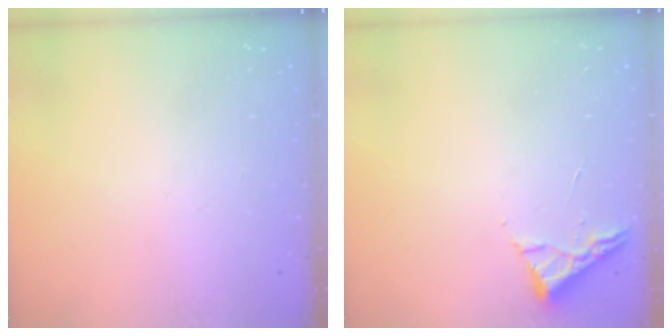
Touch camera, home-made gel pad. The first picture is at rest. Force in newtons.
{"total": 3.1, "press": 3.0, "slide": 0.4}